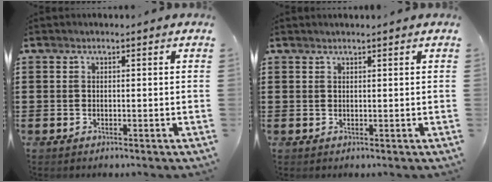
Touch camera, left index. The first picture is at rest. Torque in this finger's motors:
{"motor_torque": [1.83, -0.32, 0.02, -0.02]}